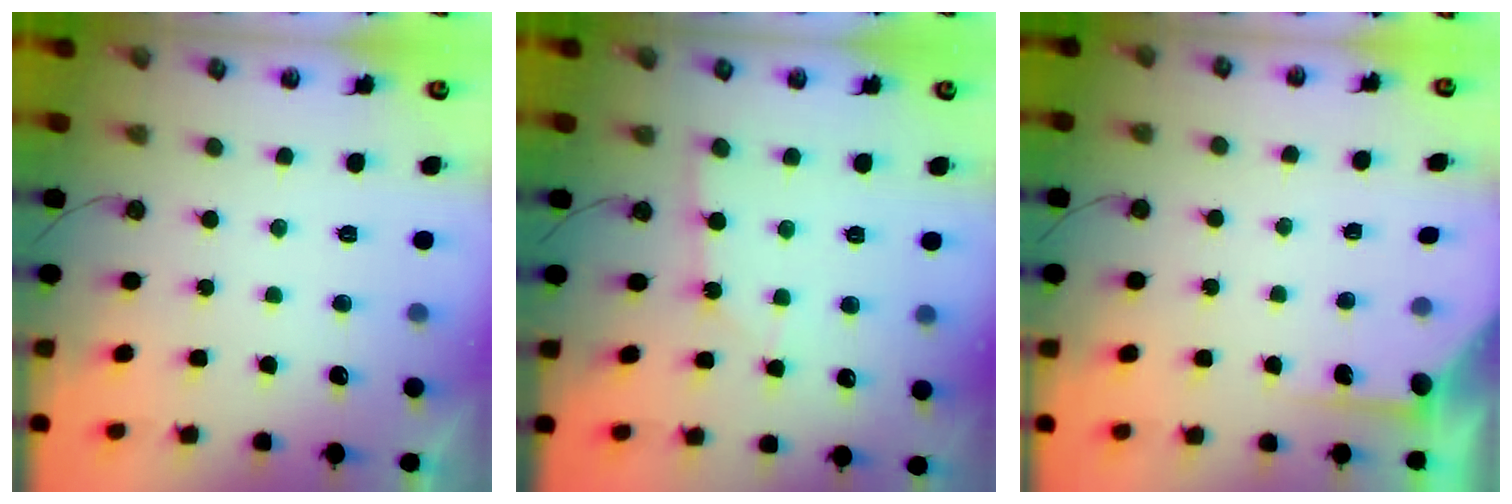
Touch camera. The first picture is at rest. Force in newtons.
{"total": 1.3, "press": 1.3, "slide": 0.2}
{"total": 3.2, "press": 3.2, "slide": 0.3}